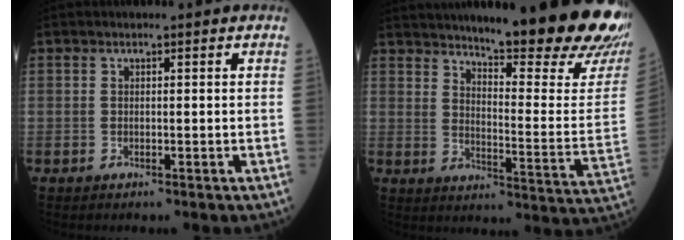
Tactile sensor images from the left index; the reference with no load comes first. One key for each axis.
{"total": 24.9, "fx": 21.0, "fy": 1.5, "fz": 13.3, "tx": -0.197, "ty": -0.085, "tz": 0.264}